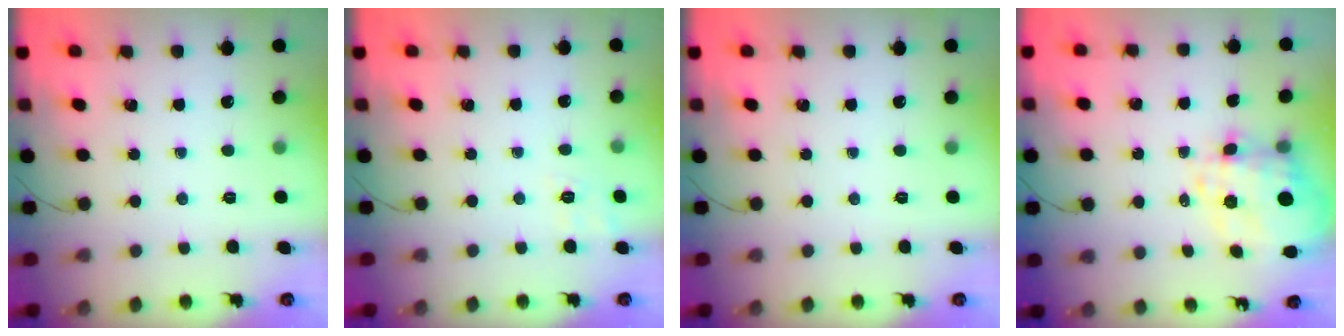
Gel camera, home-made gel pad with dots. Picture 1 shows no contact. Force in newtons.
{"total": 2.9, "press": 2.1, "slide": 2.0}
{"total": 0.0}
{"total": 6.1, "press": 5.6, "slide": 2.4}